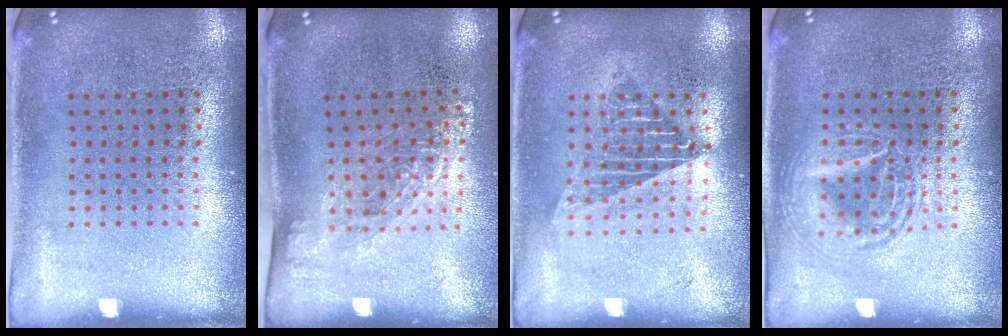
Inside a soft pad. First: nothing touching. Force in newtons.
{"total": 1.3, "press": 1.0, "slide": 0.9}
{"total": 1.5, "press": 1.3, "slide": 0.7}
{"total": 1.6, "press": 1.6, "slide": 0.2}